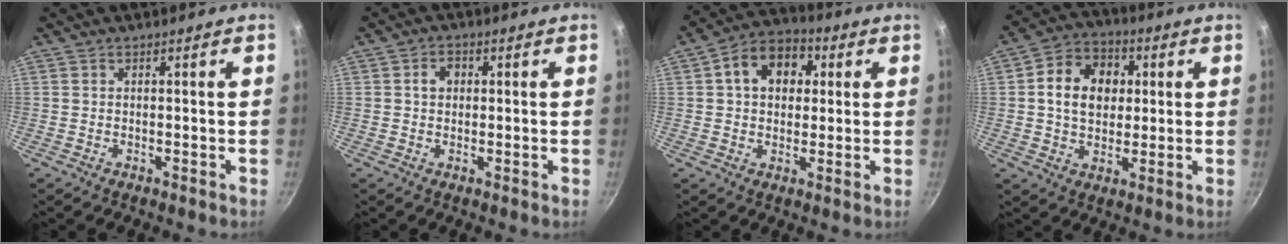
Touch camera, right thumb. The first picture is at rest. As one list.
[{"total": 3.0, "force": [0.5, 2.4, 1.7], "torque": [-0.013, 0.007, 0.005]}, {"total": 11.6, "force": [2.9, 8.7, 7.2], "torque": [-0.081, 0.018, 0.029]}, {"total": 12.3, "force": [2.0, 9.6, 7.5], "torque": [-0.099, 0.015, 0.021]}]